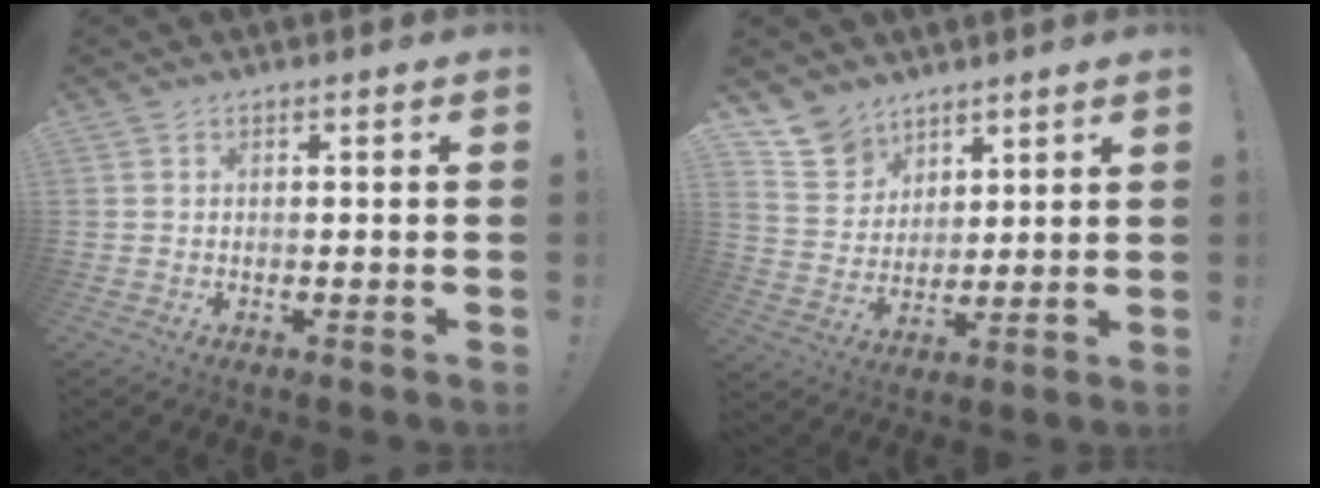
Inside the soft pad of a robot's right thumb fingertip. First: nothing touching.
{"total": 10.1, "force": [7.6, 6.5, 1.5], "torque": [-0.033, -0.056, 0.151]}